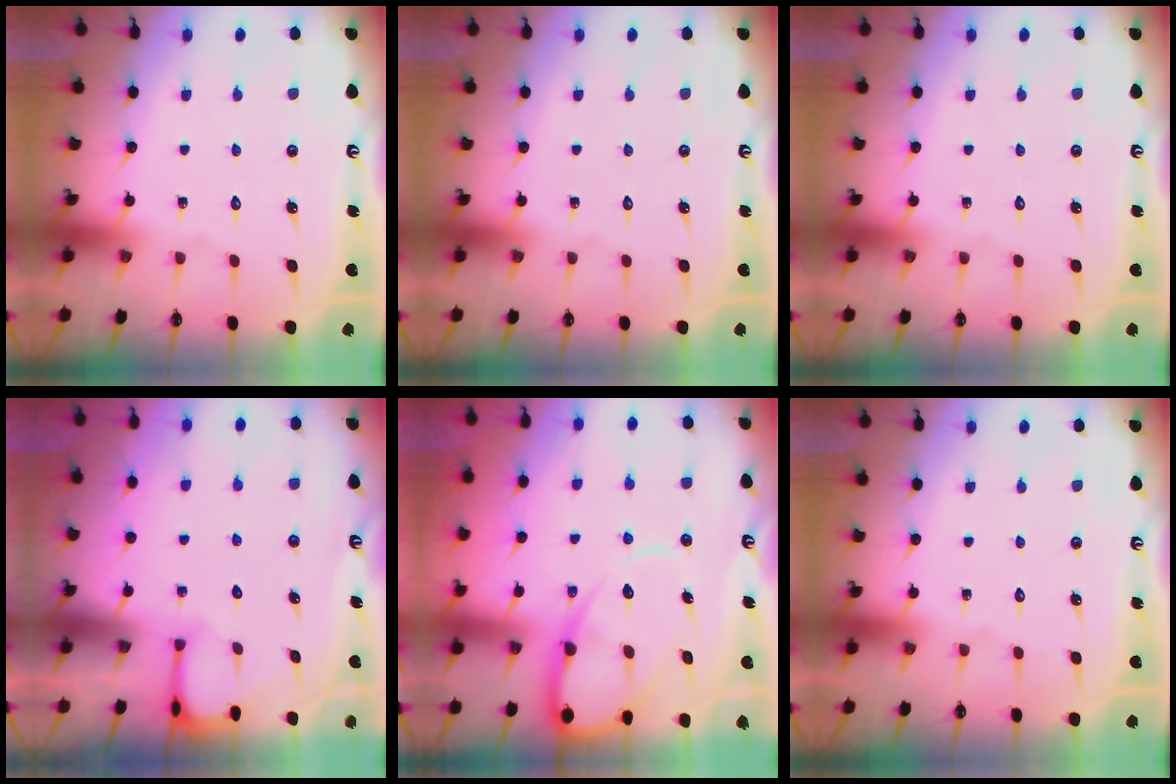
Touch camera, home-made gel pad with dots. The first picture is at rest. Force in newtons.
{"total": 0.0}
{"total": 0.0}
{"total": 2.0, "press": 2.0, "slide": 0.2}
{"total": 11.4, "press": 11.4, "slide": 1.0}
{"total": 0.0}